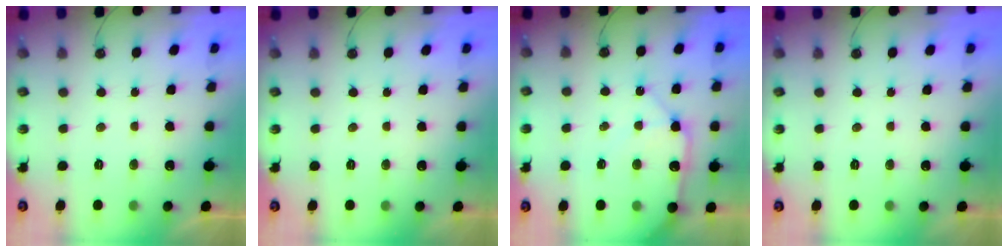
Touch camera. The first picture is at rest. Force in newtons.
{"total": 0.0}
{"total": 11.5, "press": 11.4, "slide": 1.6}
{"total": 0.0}